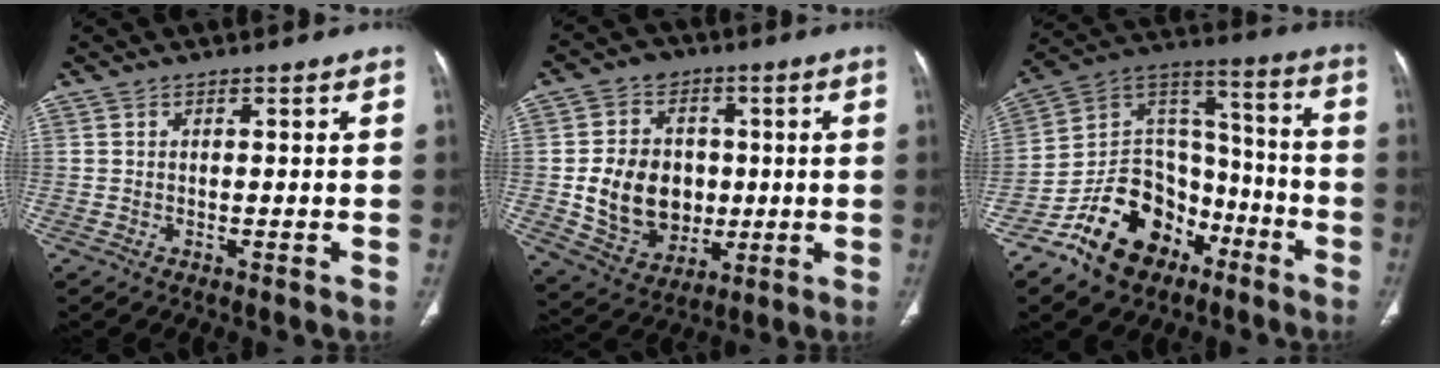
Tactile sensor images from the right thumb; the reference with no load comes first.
{"total": 15.8, "force": [-0.5, 13.0, 8.9], "torque": [-0.111, 0.006, 0.007]}
{"total": 19.2, "force": [-11.0, 13.2, 8.5], "torque": [-0.095, 0.102, -0.188]}